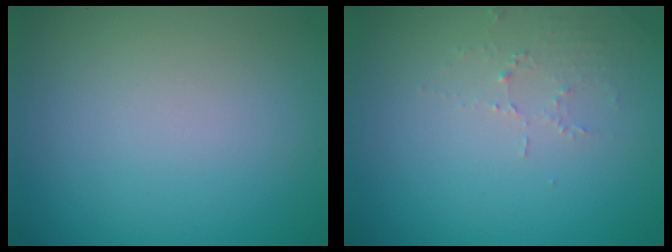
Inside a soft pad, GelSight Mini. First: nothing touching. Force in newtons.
{"total": 1.5, "press": 1.5, "slide": 0.2}